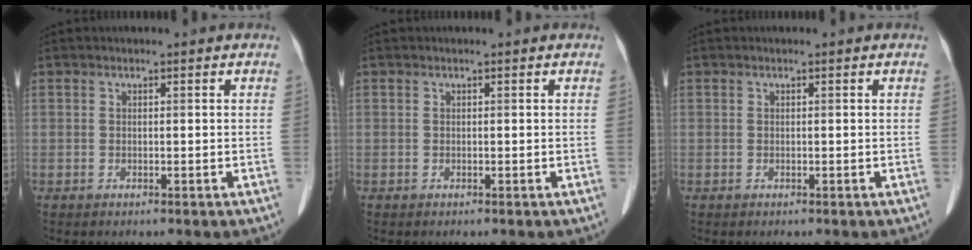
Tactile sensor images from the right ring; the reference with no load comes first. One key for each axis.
{"total": 0.0}
{"total": 0.0}